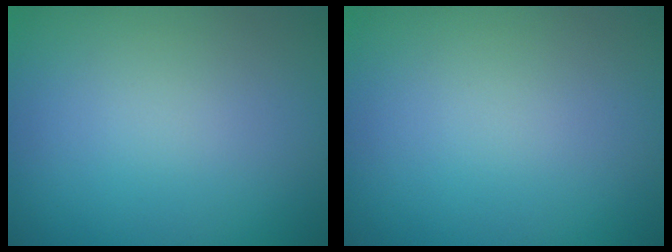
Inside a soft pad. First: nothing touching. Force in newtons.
{"total": 0.0}